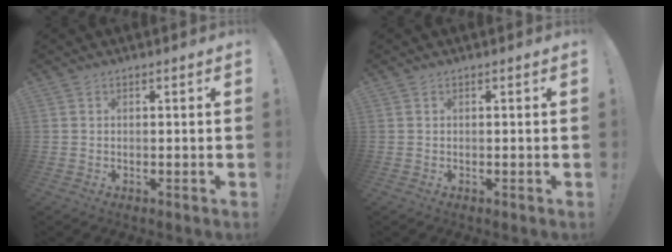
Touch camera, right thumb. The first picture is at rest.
{"total": 0.0}